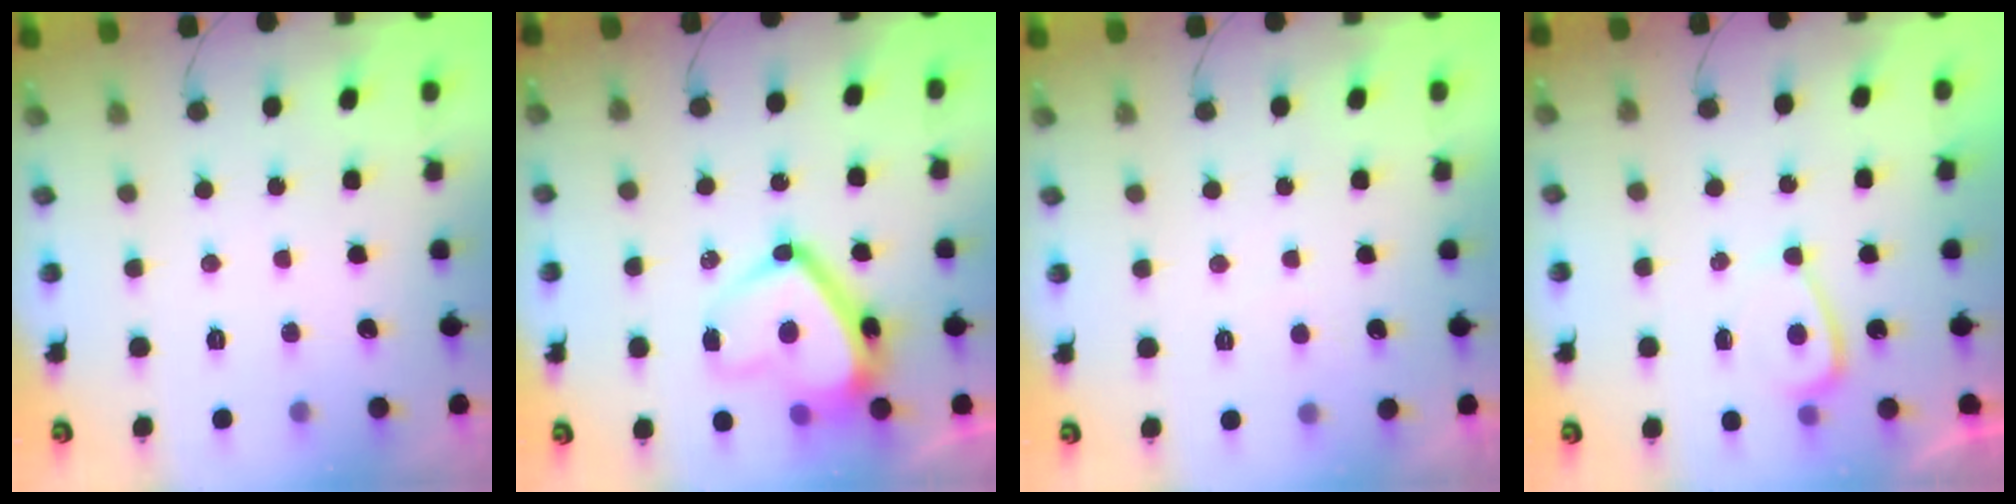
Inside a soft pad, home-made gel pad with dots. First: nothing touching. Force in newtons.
{"total": 15.2, "press": 15.1, "slide": 1.9}
{"total": 0.5, "press": 0.1, "slide": 0.5}
{"total": 3.9, "press": 3.8, "slide": 0.5}